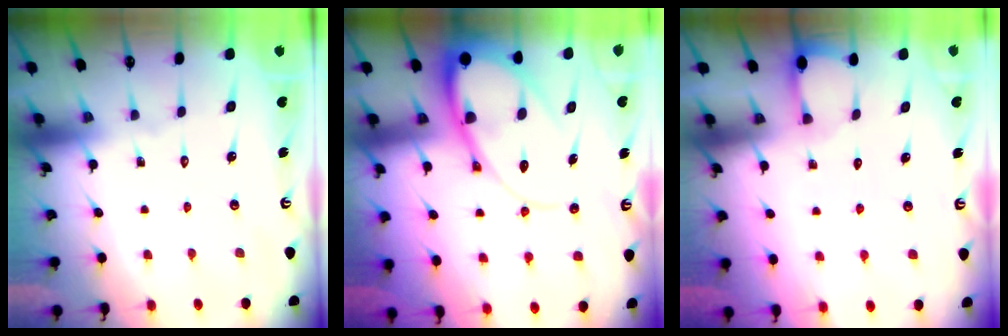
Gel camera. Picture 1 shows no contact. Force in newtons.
{"total": 13.2, "press": 13.1, "slide": 1.3}
{"total": 2.0, "press": 2.0, "slide": 0.2}